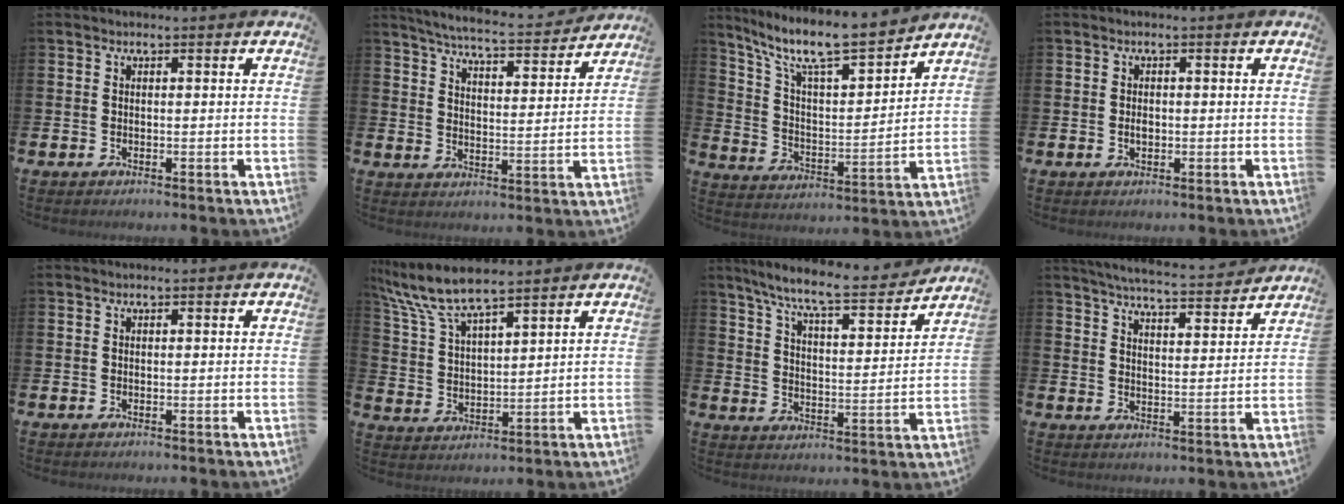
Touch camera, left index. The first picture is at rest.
{"total": 6.1, "force": [5.8, 0.3, 1.6], "torque": [-0.047, -0.046, 0.098]}
{"total": 10.4, "force": [9.2, 1.3, 4.6], "torque": [-0.120, -0.065, 0.154]}
{"total": 1.3, "force": [-0.1, 0.8, 1.0], "torque": [-0.018, 0.006, -0.005]}
{"total": 0.0}
{"total": 8.2, "force": [7.3, 1.4, 3.5], "torque": [-0.101, -0.022, 0.132]}
{"total": 8.7, "force": [7.8, 0.9, 3.7], "torque": [-0.095, -0.052, 0.132]}
{"total": 5.7, "force": [5.5, -0.1, 1.3], "torque": [-0.037, -0.042, 0.095]}